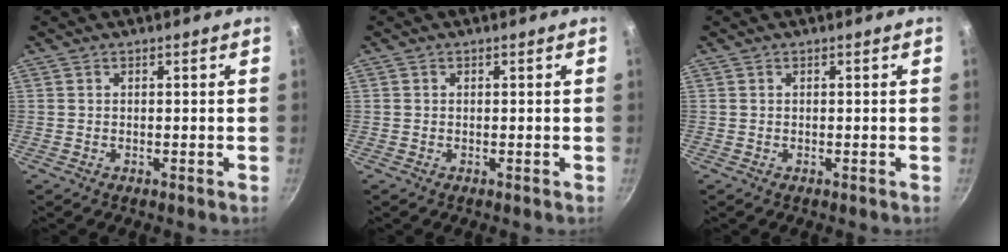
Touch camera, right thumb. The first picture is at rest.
{"total": 0.0}
{"total": 0.0}